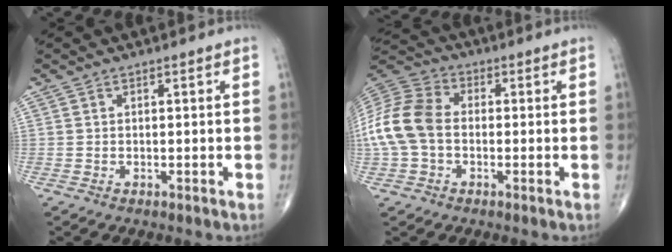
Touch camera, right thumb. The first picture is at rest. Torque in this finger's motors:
{"motor_torque": [0.46, 0.92, 0.62, -0.43, 0.10]}